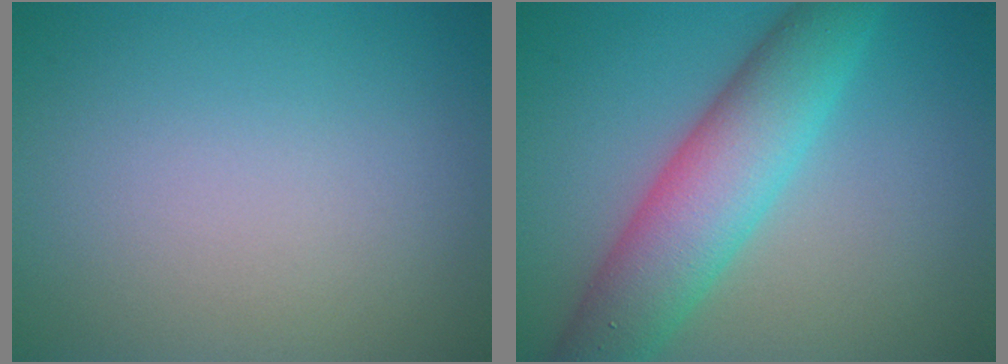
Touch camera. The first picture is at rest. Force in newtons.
{"total": 7.6, "press": 7.6, "slide": 0.0}